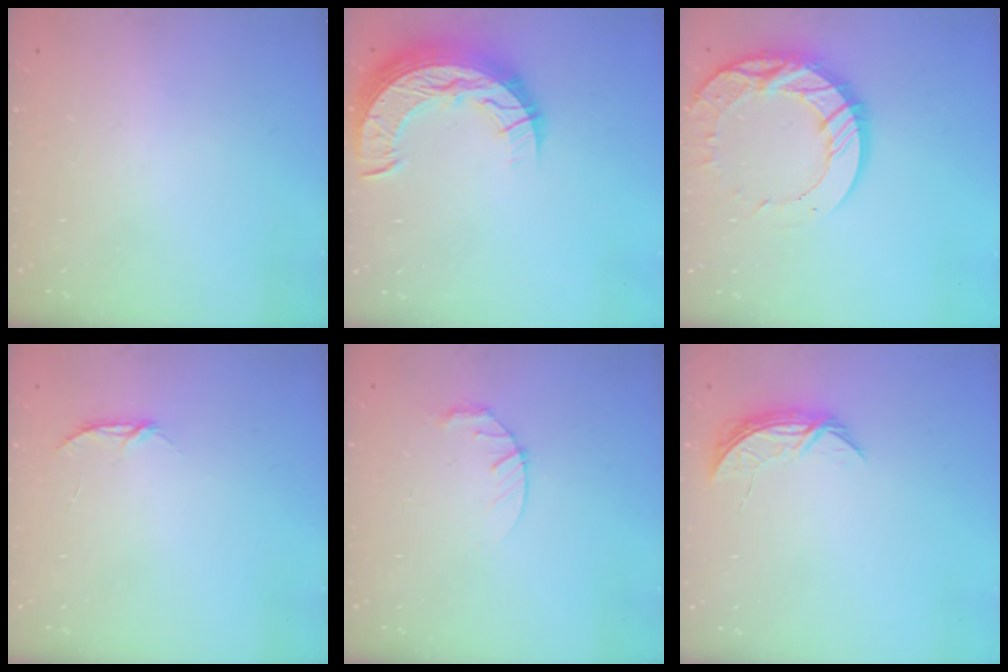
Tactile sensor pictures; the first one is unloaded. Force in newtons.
{"total": 15.0, "press": 15.0, "slide": 1.0}
{"total": 16.6, "press": 16.5, "slide": 1.3}
{"total": 3.1, "press": 3.0, "slide": 0.4}
{"total": 3.6, "press": 3.6, "slide": 0.5}
{"total": 5.4, "press": 5.4, "slide": 0.5}